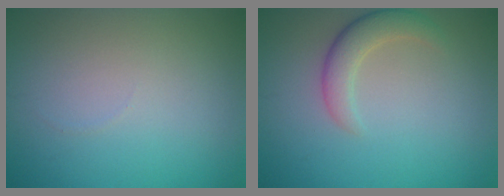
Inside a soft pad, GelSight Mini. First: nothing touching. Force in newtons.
{"total": 2.9, "press": 2.9, "slide": 0.2}